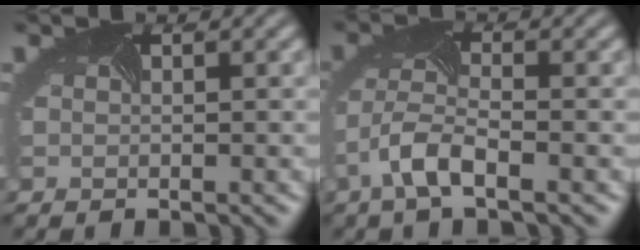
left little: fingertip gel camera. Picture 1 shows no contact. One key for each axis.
{"total": 3.5, "fx": -2.1, "fy": 1.0, "fz": 2.6, "tx": -0.070, "ty": 0.007, "tz": -0.052}